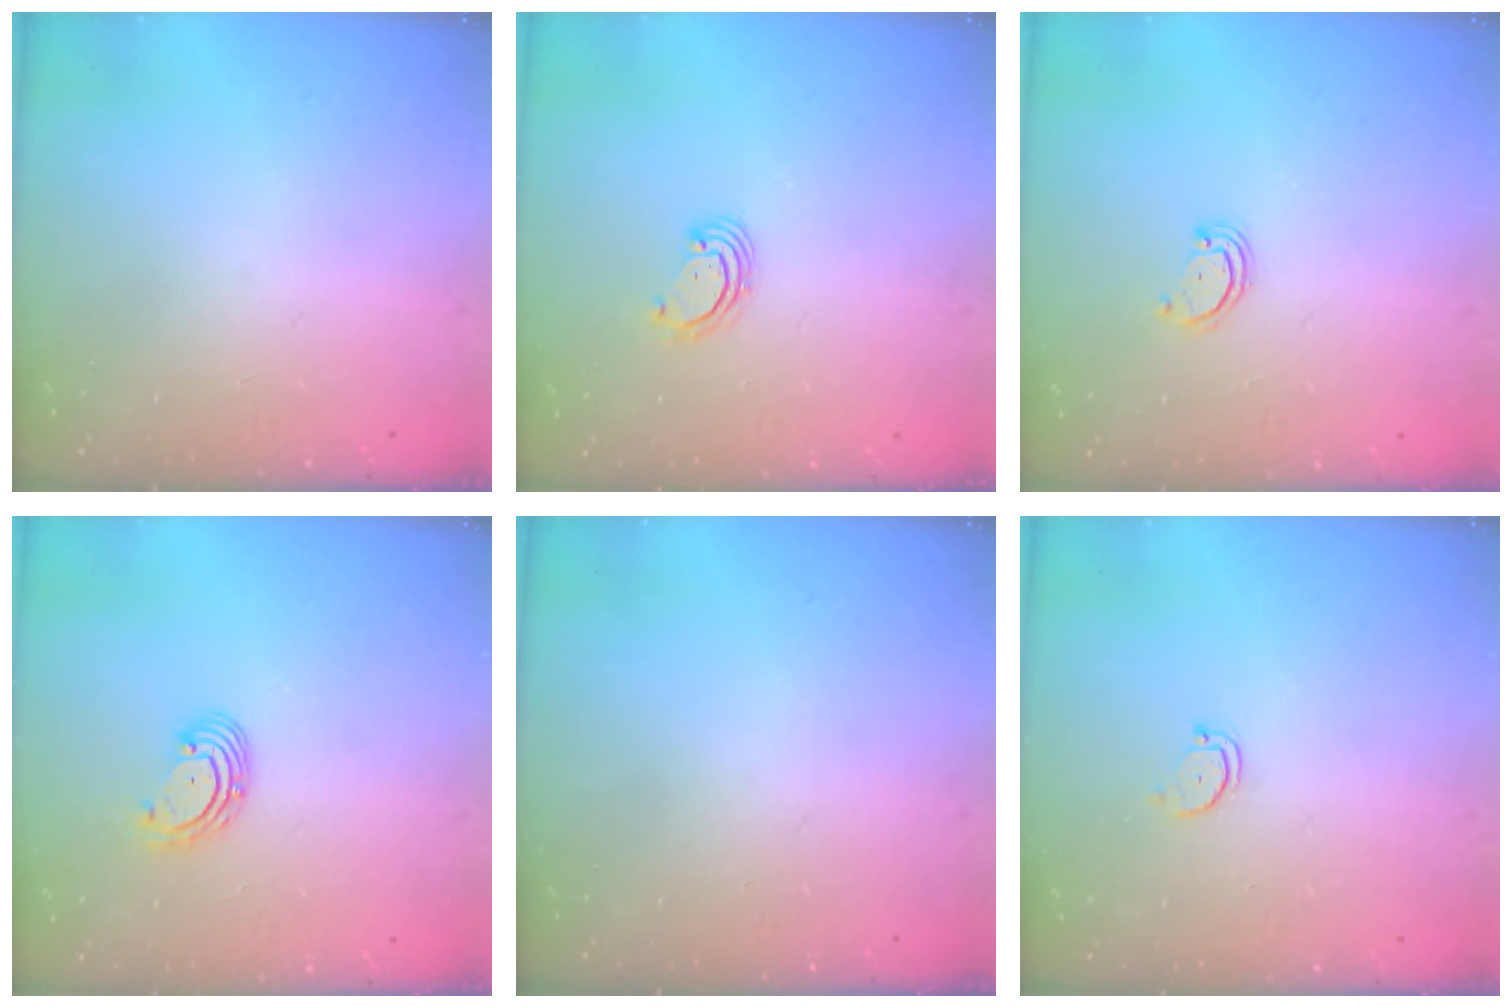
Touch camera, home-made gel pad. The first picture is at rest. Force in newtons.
{"total": 2.8, "press": 2.8, "slide": 0.3}
{"total": 2.2, "press": 2.2, "slide": 0.2}
{"total": 2.9, "press": 2.9, "slide": 0.1}
{"total": 0.0}
{"total": 2.2, "press": 2.2, "slide": 0.2}